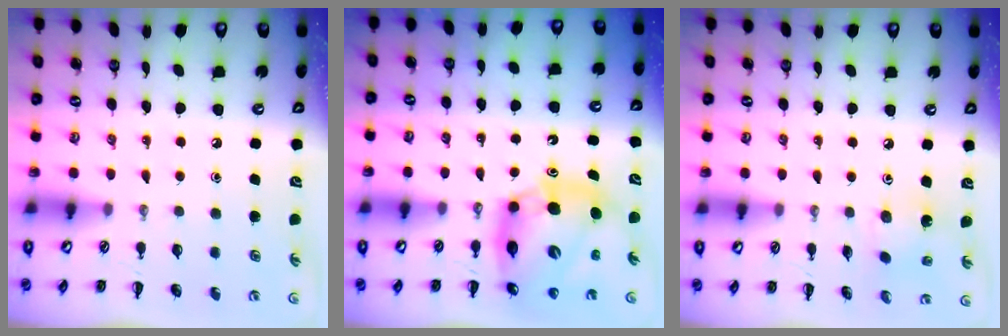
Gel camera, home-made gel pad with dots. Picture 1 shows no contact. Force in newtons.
{"total": 13.6, "press": 13.0, "slide": 4.0}
{"total": 1.7, "press": 1.7, "slide": 0.5}